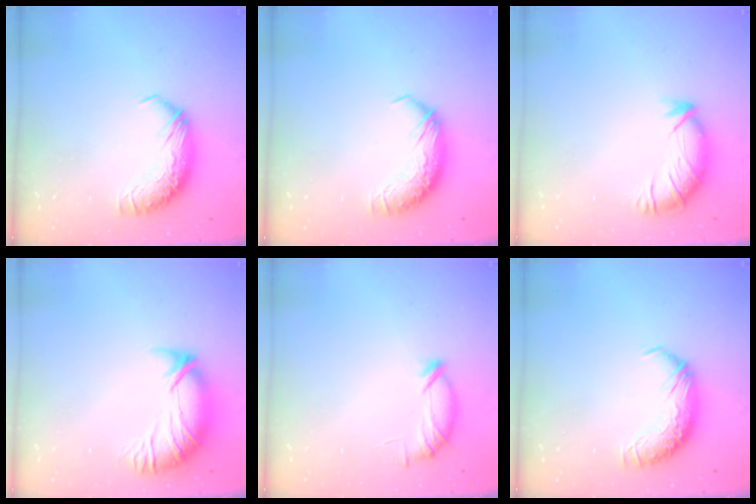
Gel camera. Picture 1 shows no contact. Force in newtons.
{"total": 0.0}
{"total": 2.9, "press": 1.9, "slide": 2.2}
{"total": 3.5, "press": 2.5, "slide": 2.4}
{"total": 6.3, "press": 6.3, "slide": 0.2}
{"total": 0.0}